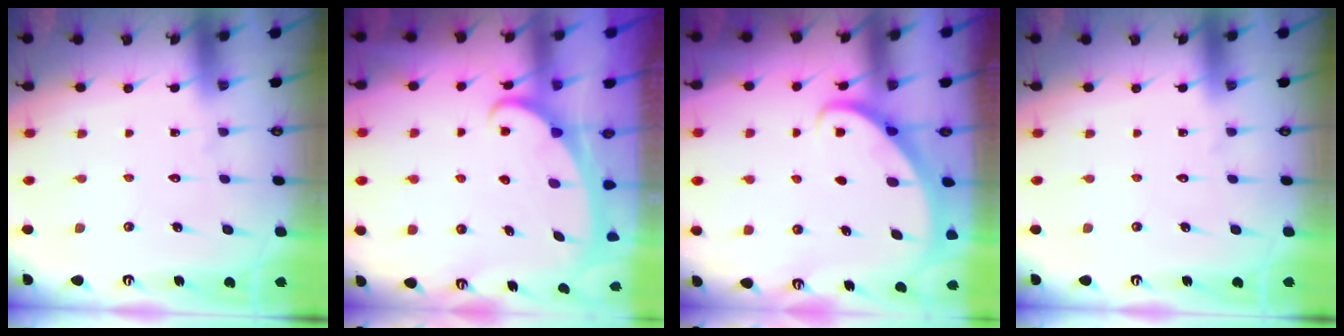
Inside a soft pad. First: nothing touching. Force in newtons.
{"total": 2.3, "press": 2.2, "slide": 0.3}
{"total": 2.6, "press": 2.6, "slide": 0.2}
{"total": 0.0}